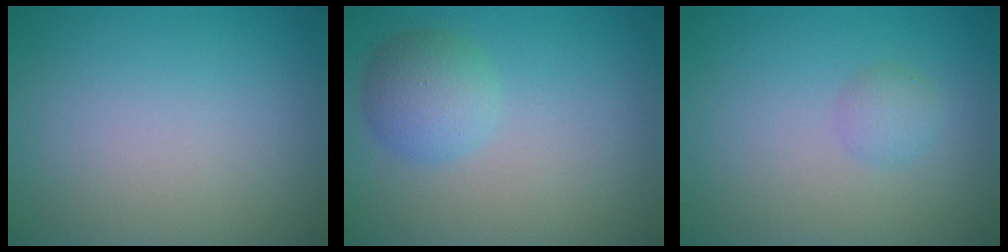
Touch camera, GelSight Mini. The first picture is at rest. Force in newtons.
{"total": 3.2, "press": 3.2, "slide": 0.2}
{"total": 1.3, "press": 1.3, "slide": 0.1}